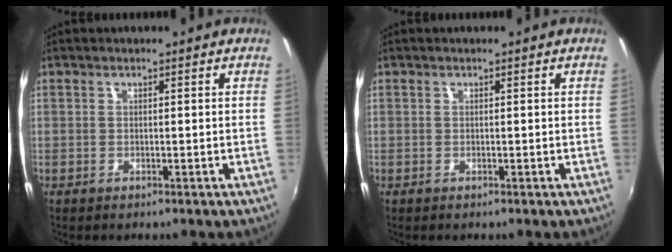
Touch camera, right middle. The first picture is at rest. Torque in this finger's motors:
{"motor_torque": [0.00, 0.00, 0.00, -0.01]}